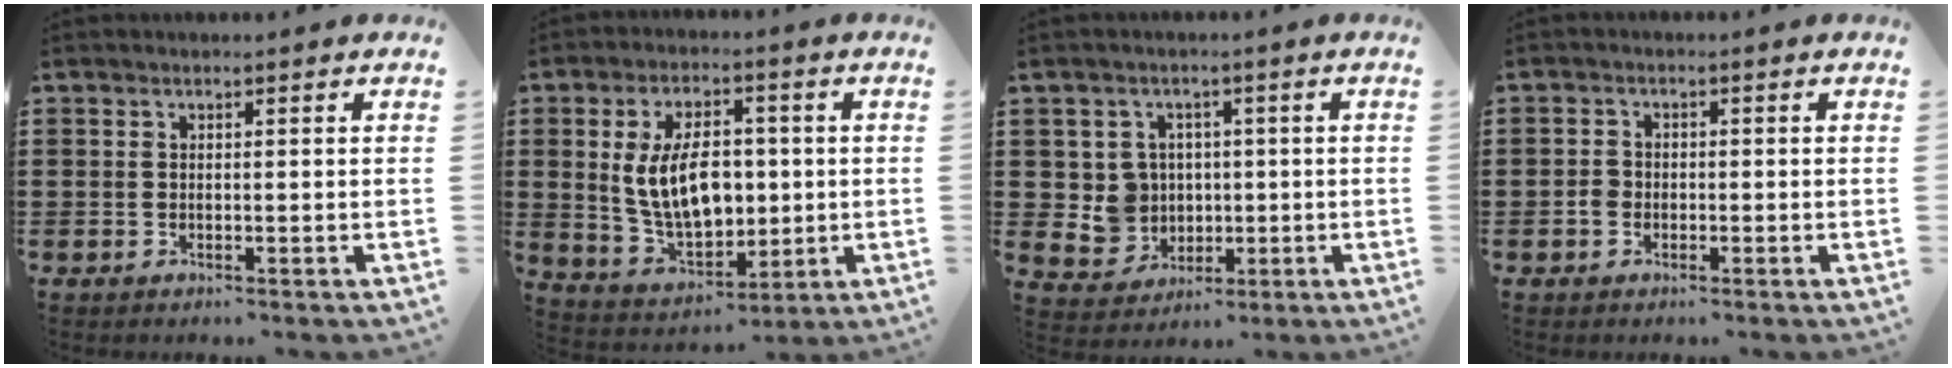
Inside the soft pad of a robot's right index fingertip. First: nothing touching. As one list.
[{"total": 10.4, "force": [1.0, 6.2, 8.3], "torque": [-0.157, 0.003, 0.014]}, {"total": 5.1, "force": [0.4, 5.0, 1.0], "torque": [-0.043, 0.014, 0.009]}, {"total": 1.8, "force": [-0.7, 1.4, 0.9], "torque": [-0.025, 0.000, -0.018]}]